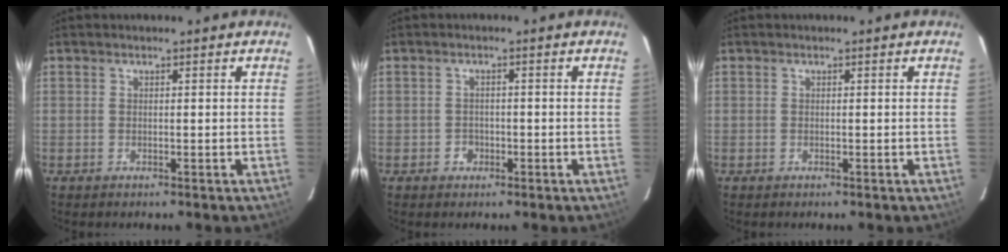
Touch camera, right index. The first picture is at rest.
{"total": 1.9, "force": [-1.1, 1.3, 0.8], "torque": [-0.016, 0.003, -0.018]}
{"total": 0.0}